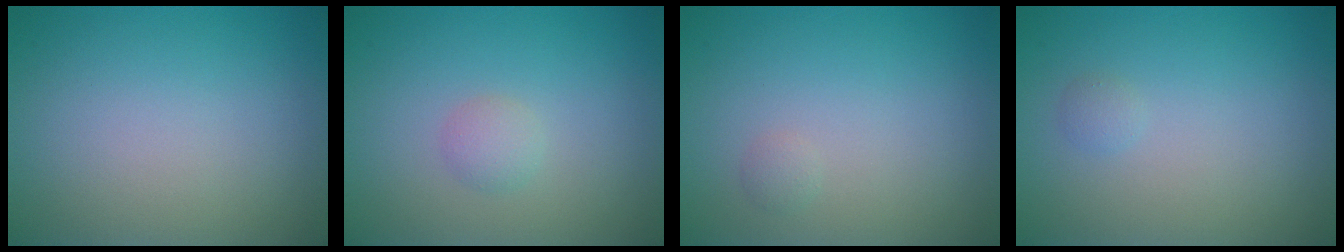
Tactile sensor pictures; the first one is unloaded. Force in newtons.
{"total": 1.2, "press": 1.2, "slide": 0.0}
{"total": 0.6, "press": 0.6, "slide": 0.1}
{"total": 0.6, "press": 0.6, "slide": 0.0}